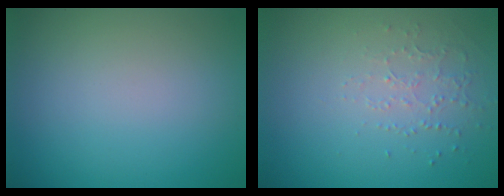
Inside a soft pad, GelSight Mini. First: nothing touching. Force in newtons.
{"total": 1.0, "press": 0.7, "slide": 0.8}